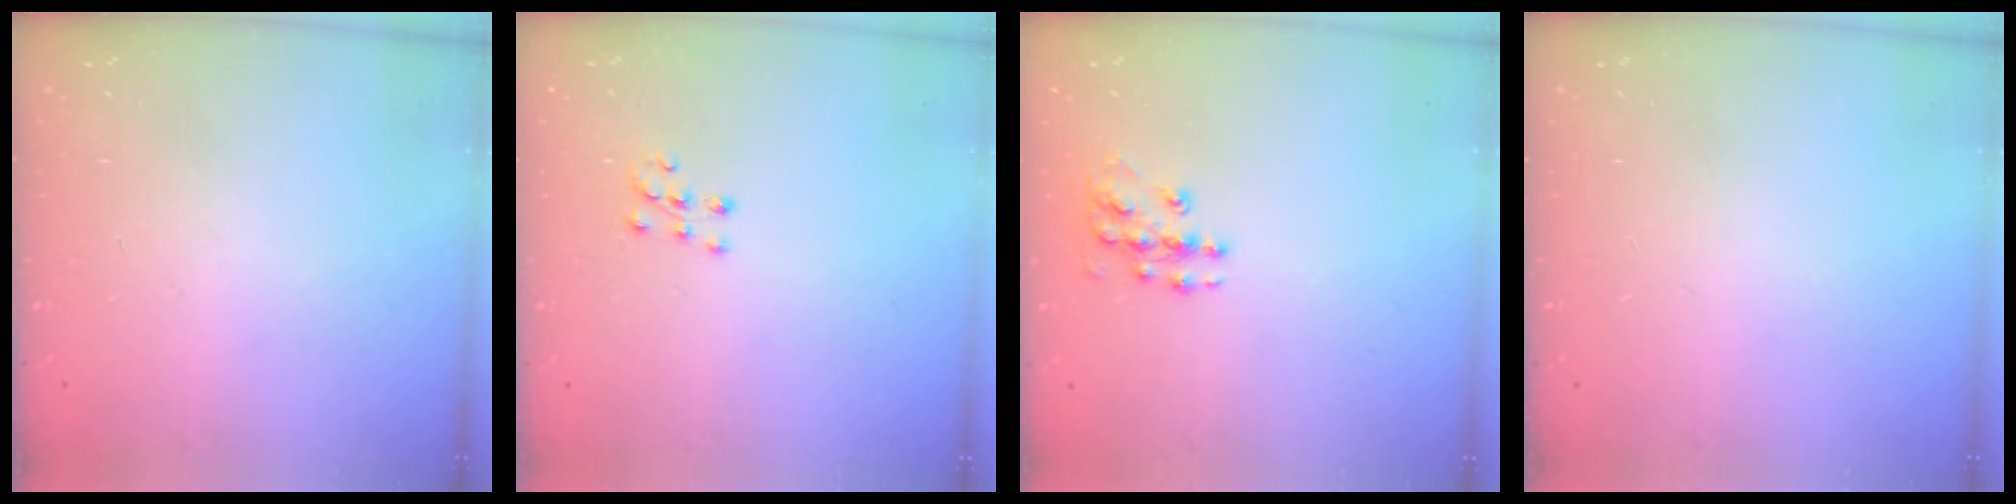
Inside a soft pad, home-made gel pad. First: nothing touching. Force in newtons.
{"total": 7.6, "press": 7.6, "slide": 0.5}
{"total": 8.9, "press": 8.8, "slide": 0.6}
{"total": 0.0}